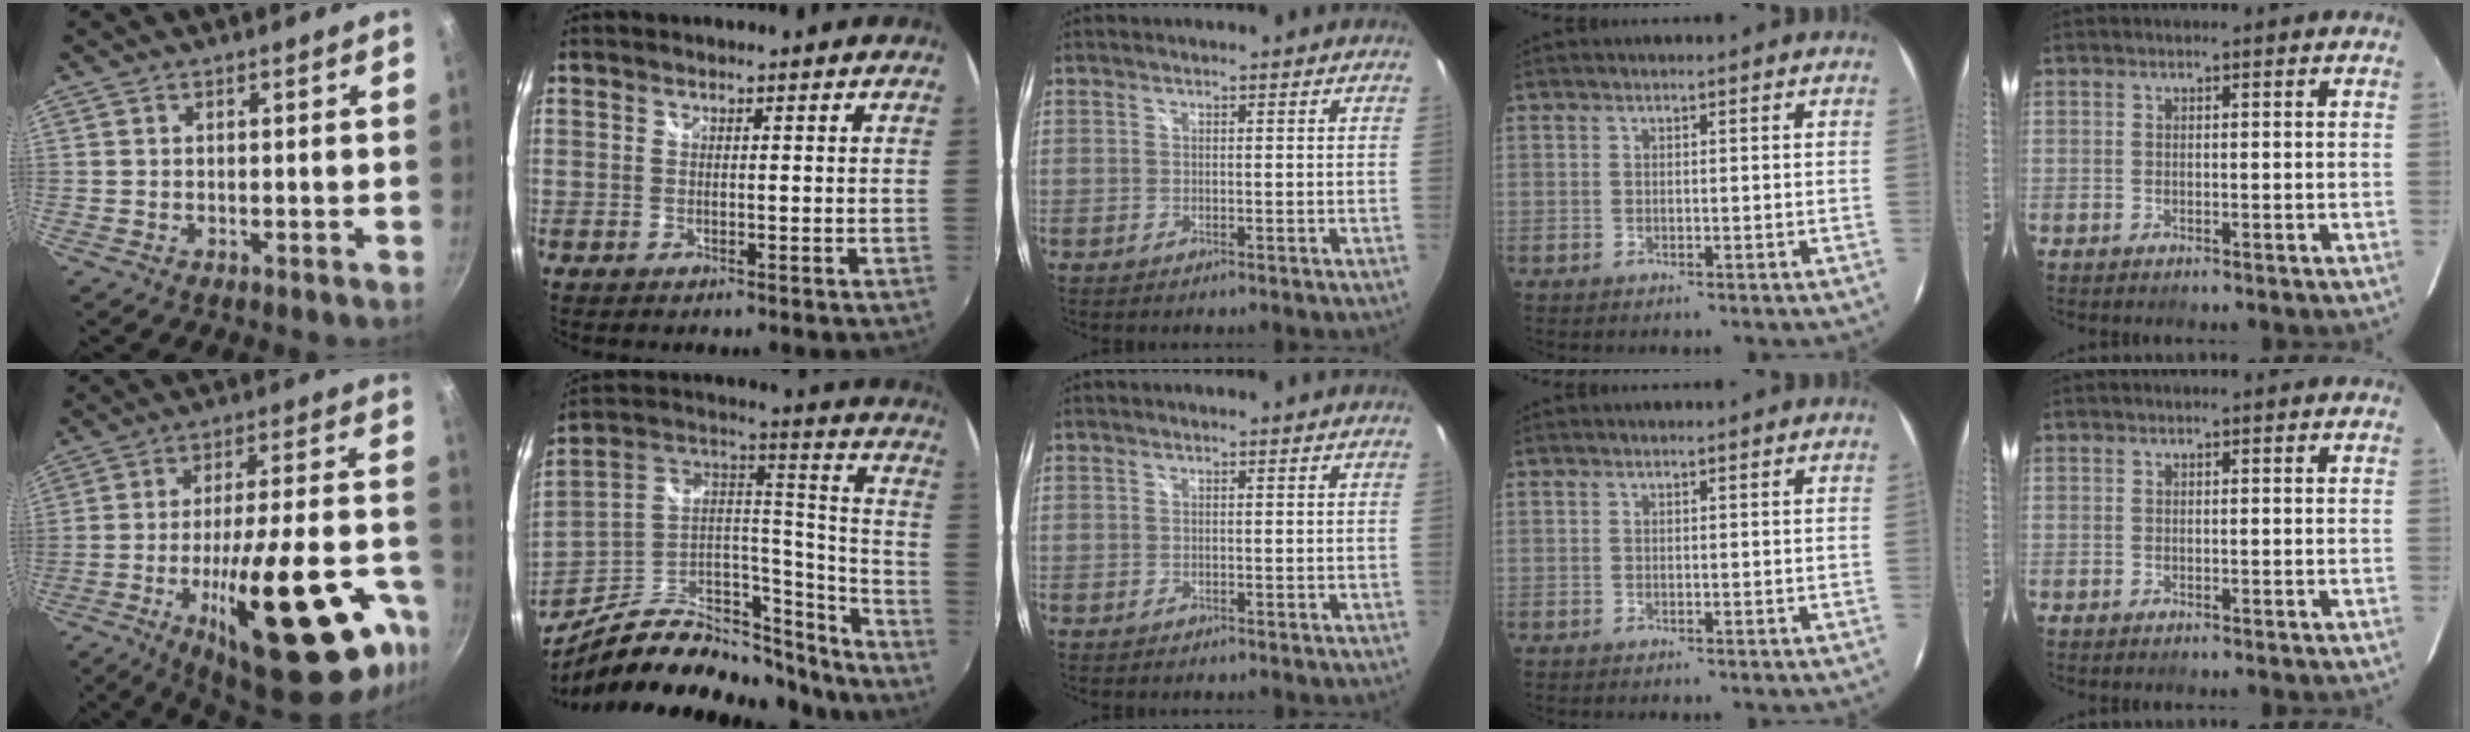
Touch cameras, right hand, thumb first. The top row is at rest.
{"thumb": {"total": 31.9, "force": [-13.8, 10.6, 26.7], "torque": [-0.334, 0.048, -0.199]}, "index": {"total": 30.0, "force": [-24.3, 11.5, 13.4], "torque": [-0.213, 0.043, -0.360]}}